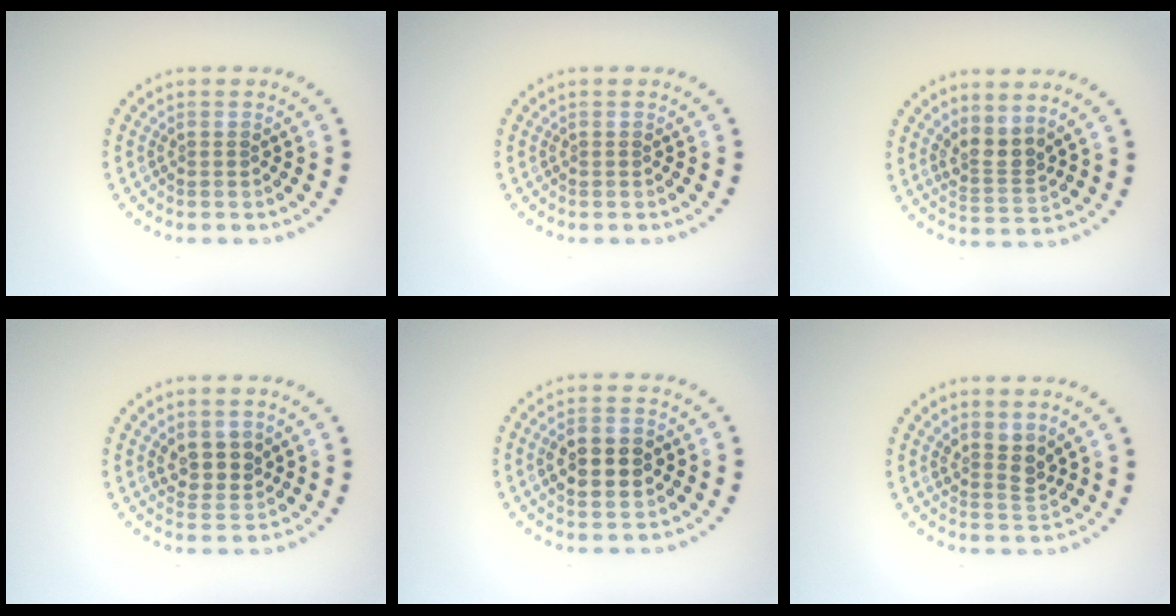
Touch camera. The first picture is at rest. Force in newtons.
{"total": 0.0}
{"total": 2.6, "press": 1.9, "slide": 1.8}
{"total": 2.4, "press": 2.3, "slide": 0.9}
{"total": 4.5, "press": 4.5, "slide": 0.3}
{"total": 2.2, "press": 1.7, "slide": 1.4}